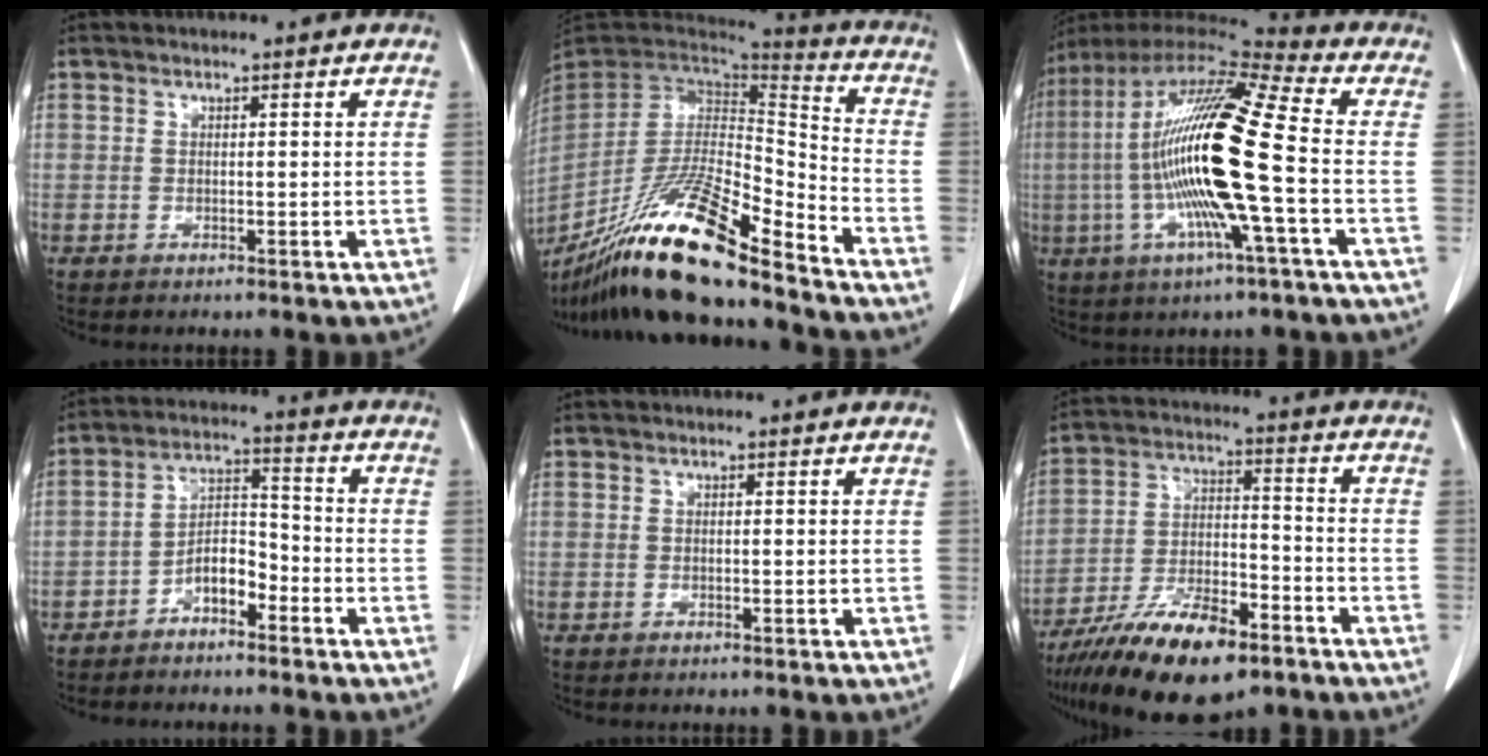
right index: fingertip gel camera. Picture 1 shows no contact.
{"total": 22.0, "force": [-16.2, 2.0, 14.7], "torque": [-0.286, -0.031, -0.302]}
{"total": 21.4, "force": [-2.4, 1.4, 21.2], "torque": [-0.431, -0.006, -0.058]}
{"total": 5.8, "force": [-3.6, 2.6, 3.8], "torque": [-0.068, 0.023, -0.066]}
{"total": 0.0}
{"total": 16.1, "force": [-10.8, 5.1, 10.8], "torque": [-0.200, -0.010, -0.191]}